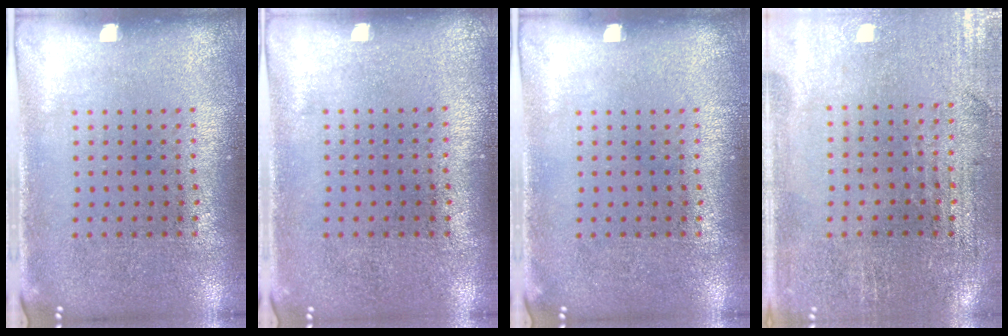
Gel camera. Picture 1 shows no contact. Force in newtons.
{"total": 0.0}
{"total": 0.0}
{"total": 0.6, "press": 0.5, "slide": 0.3}